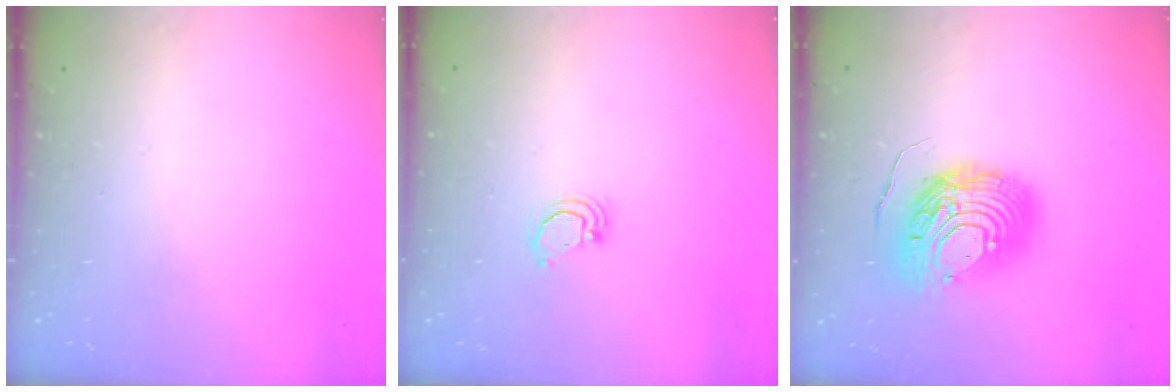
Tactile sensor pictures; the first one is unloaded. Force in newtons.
{"total": 2.5, "press": 2.5, "slide": 0.3}
{"total": 13.5, "press": 13.4, "slide": 1.7}